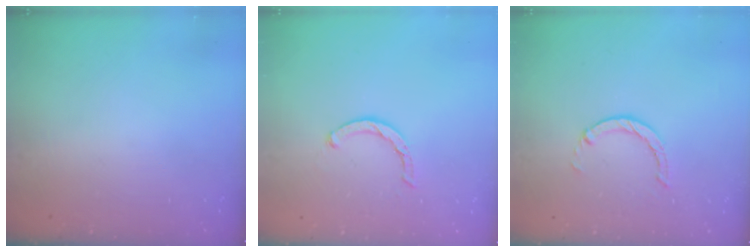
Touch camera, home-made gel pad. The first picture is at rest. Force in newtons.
{"total": 3.3, "press": 3.3, "slide": 0.3}
{"total": 1.2, "press": 1.2, "slide": 0.2}